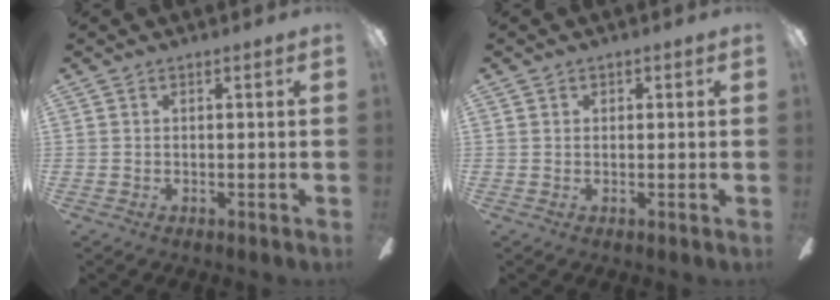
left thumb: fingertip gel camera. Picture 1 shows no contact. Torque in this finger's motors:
{"motor_torque": [0.07, -0.21, -0.19, 0.09, 0.00]}